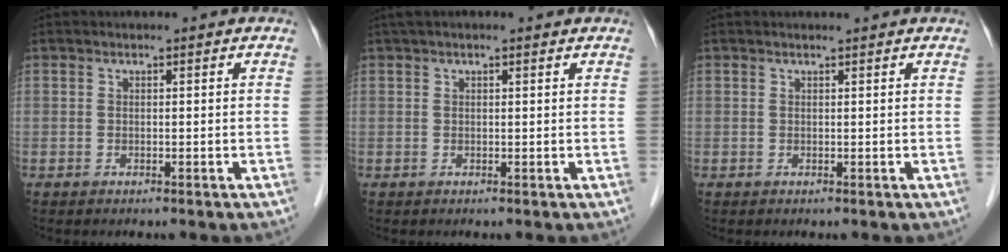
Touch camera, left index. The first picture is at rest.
{"total": 3.5, "force": [2.7, 0.7, 2.1], "torque": [-0.034, 0.033, 0.042]}
{"total": 1.3, "force": [1.2, -0.1, 0.3], "torque": [-0.008, 0.006, 0.019]}